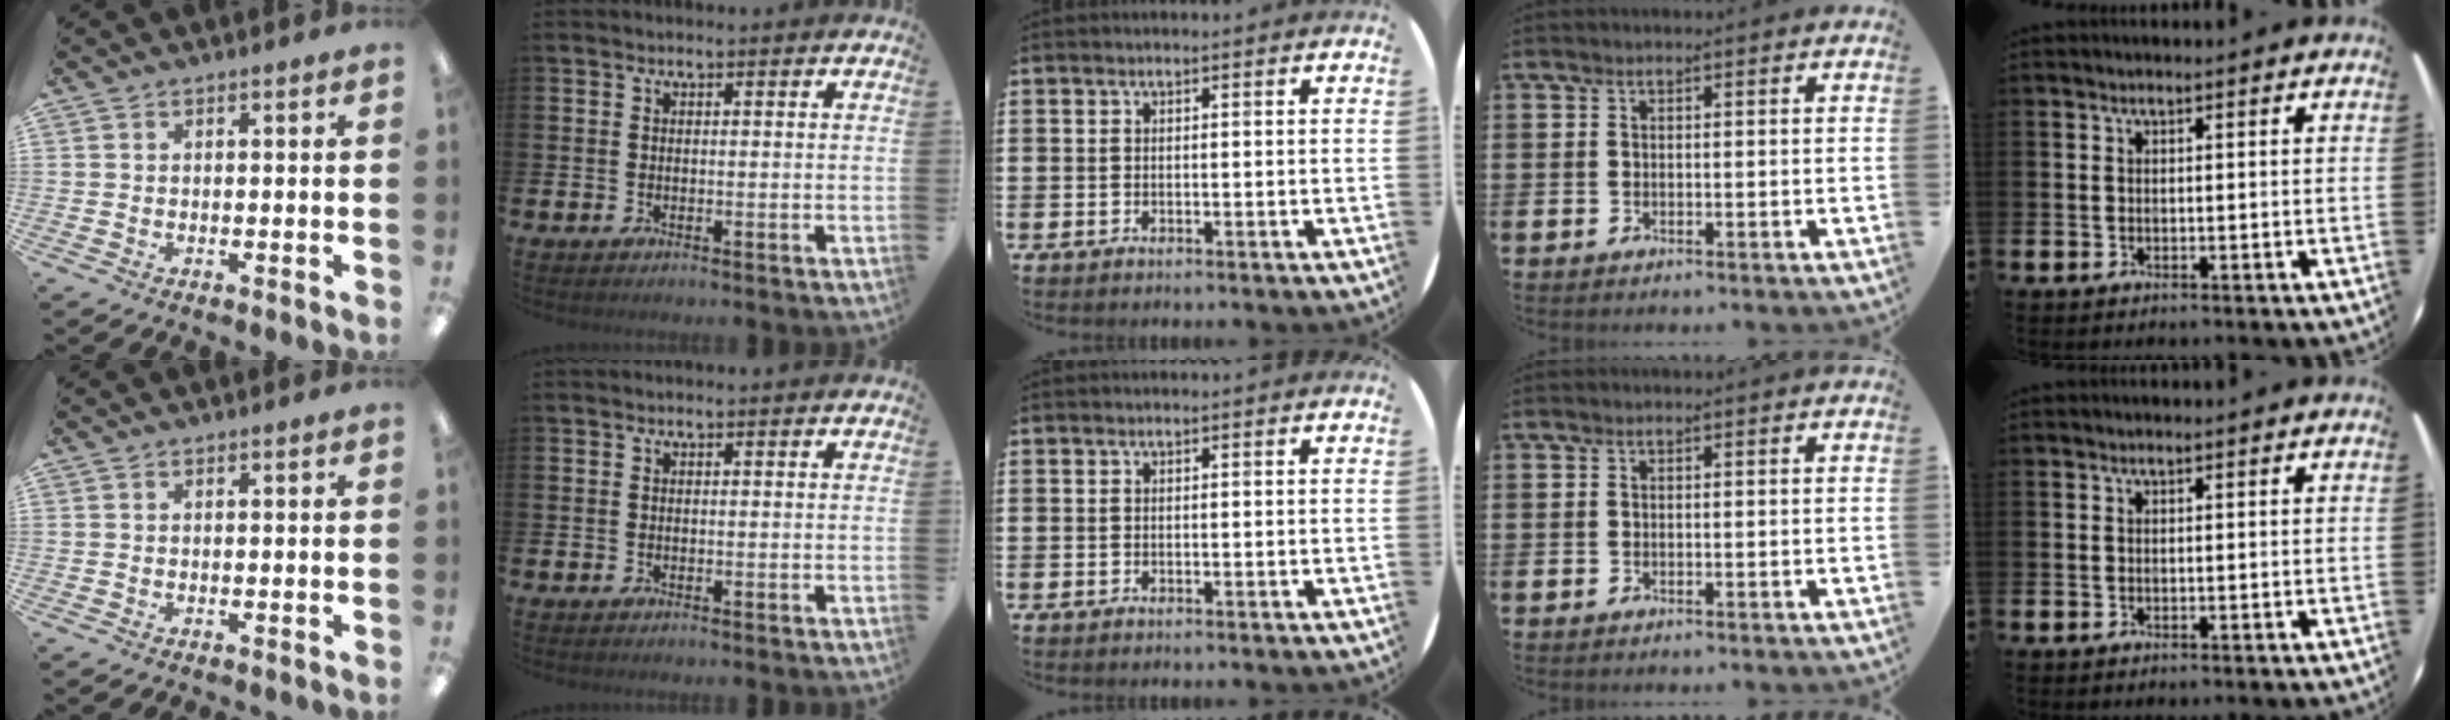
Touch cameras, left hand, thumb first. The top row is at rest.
{}